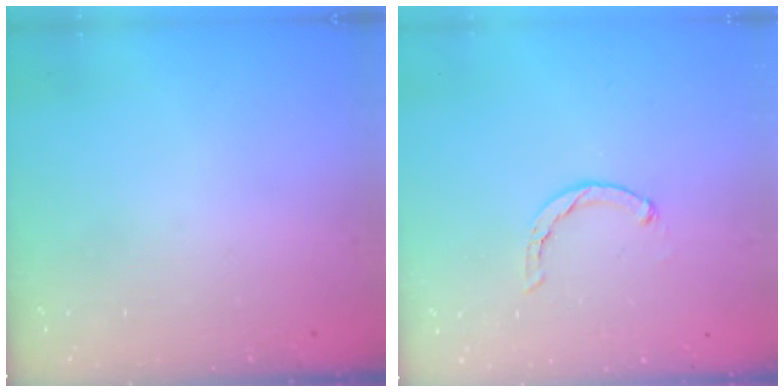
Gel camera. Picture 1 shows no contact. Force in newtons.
{"total": 1.1, "press": 1.1, "slide": 0.2}